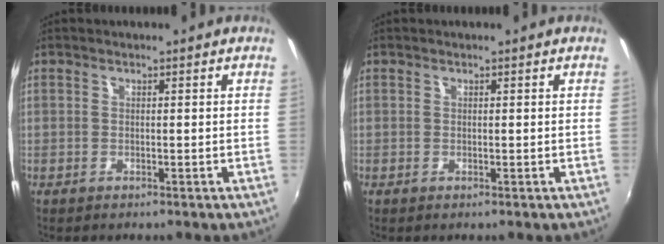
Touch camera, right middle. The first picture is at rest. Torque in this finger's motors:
{"motor_torque": [-0.01, 0.00, 0.00, 0.00]}